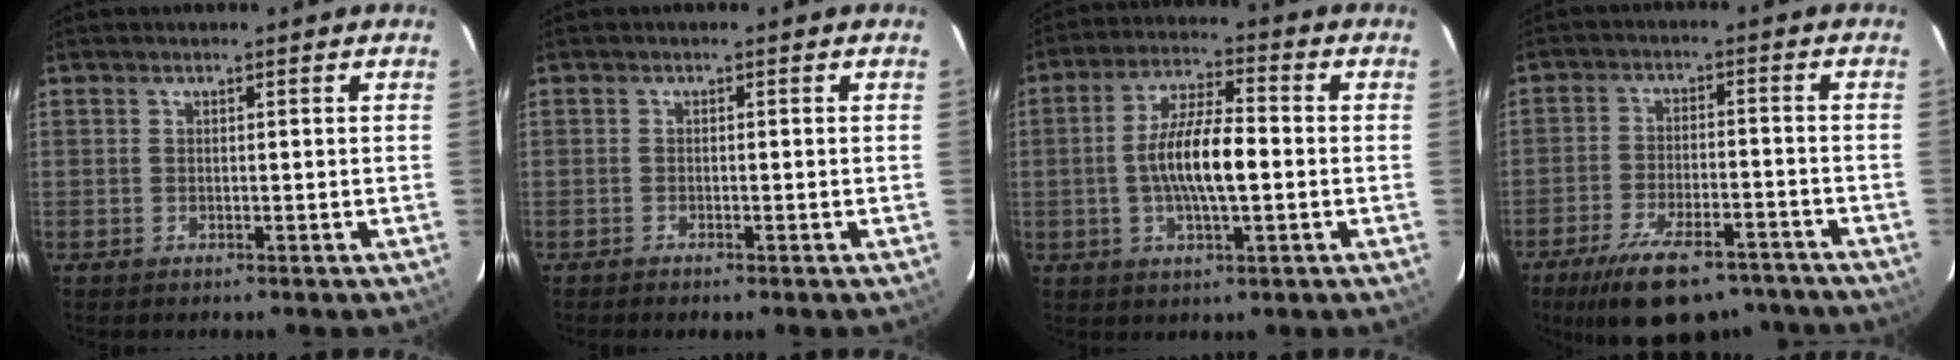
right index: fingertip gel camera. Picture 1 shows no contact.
{"total": 0.9, "force": [-0.8, 0.0, 0.5], "torque": [-0.011, -0.001, -0.014]}
{"total": 10.4, "force": [-1.2, 2.8, 9.9], "torque": [-0.189, 0.005, -0.023]}
{"total": 17.6, "force": [-13.4, 6.9, 9.1], "torque": [-0.178, -0.015, -0.196]}